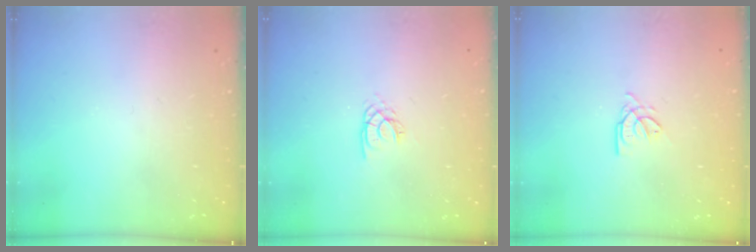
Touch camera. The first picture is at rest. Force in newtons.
{"total": 2.0, "press": 1.9, "slide": 0.4}
{"total": 2.6, "press": 2.6, "slide": 0.1}